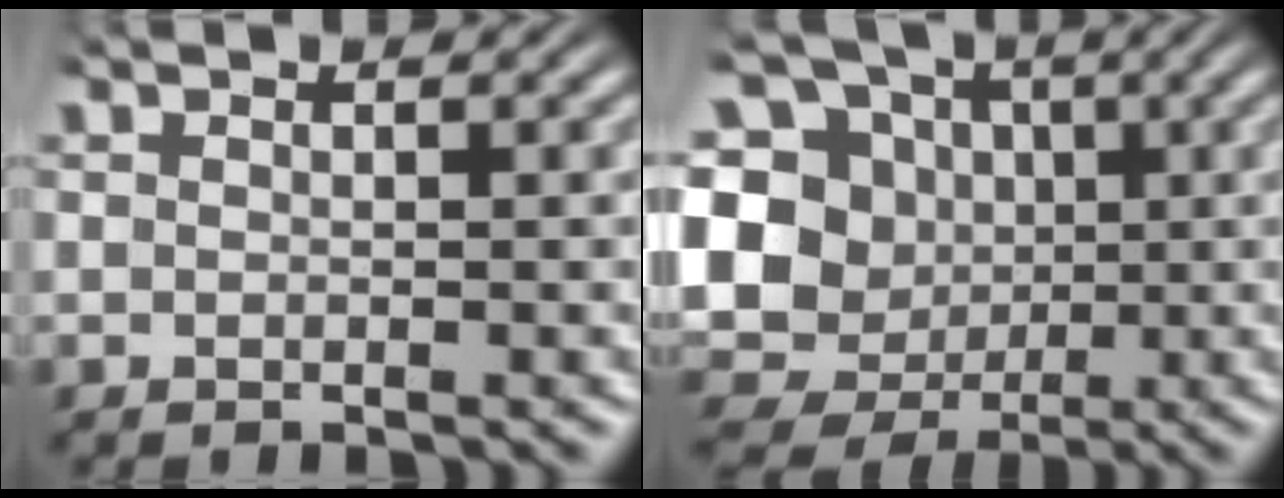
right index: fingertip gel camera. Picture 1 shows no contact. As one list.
[{"total": 16.6, "force": [-0.1, 14.5, 8.1], "torque": [-0.163, -0.042, -0.005]}]